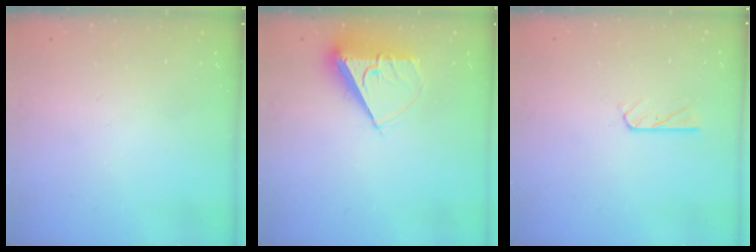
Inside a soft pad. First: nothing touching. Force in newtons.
{"total": 6.5, "press": 6.4, "slide": 0.9}
{"total": 3.4, "press": 3.4, "slide": 0.2}